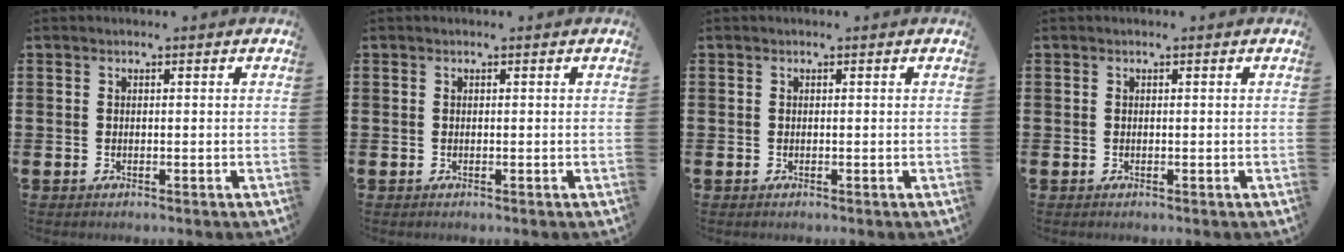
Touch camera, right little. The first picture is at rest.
{"total": 0.0}
{"total": 0.0}
{"total": 0.0}